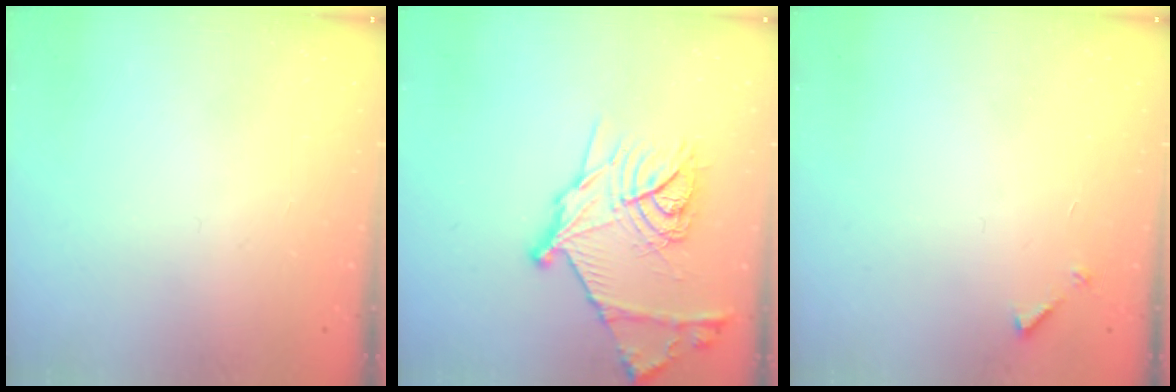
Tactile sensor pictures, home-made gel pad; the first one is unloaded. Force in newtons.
{"total": 19.6, "press": 19.5, "slide": 1.5}
{"total": 5.0, "press": 4.9, "slide": 0.5}